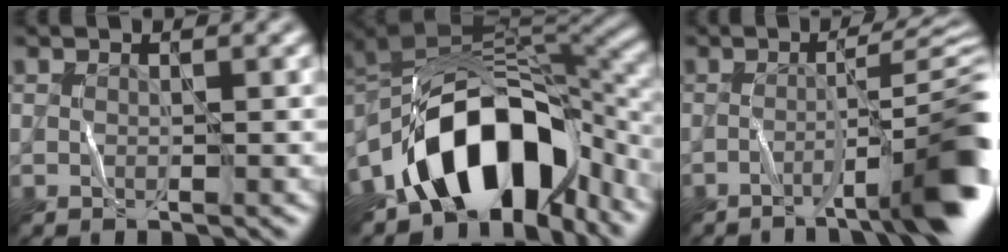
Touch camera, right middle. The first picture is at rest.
{"total": 13.5, "force": [-6.9, 8.0, 8.5], "torque": [-0.125, 0.010, -0.127]}
{"total": 9.4, "force": [-3.9, 1.4, 8.4], "torque": [-0.102, 0.014, -0.062]}